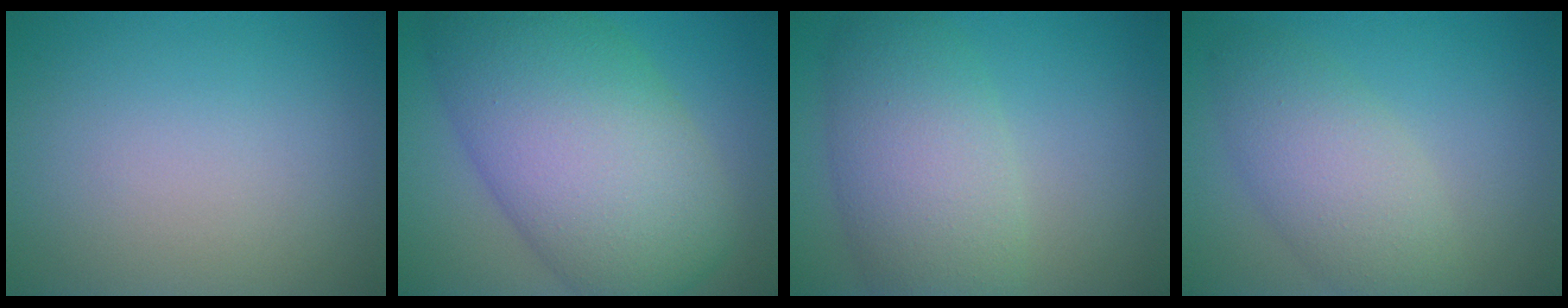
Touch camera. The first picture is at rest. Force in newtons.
{"total": 13.1, "press": 13.1, "slide": 0.4}
{"total": 7.0, "press": 7.0, "slide": 0.1}
{"total": 4.8, "press": 4.8, "slide": 0.2}